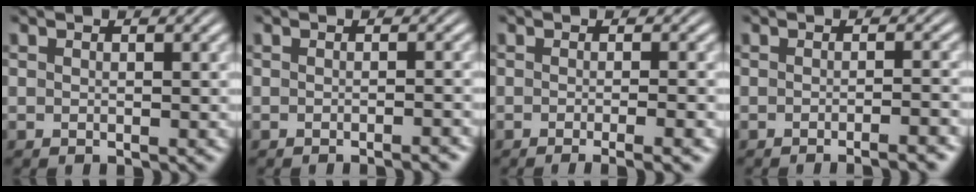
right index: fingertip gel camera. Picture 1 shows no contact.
{"total": 1.4, "force": [-1.3, -0.2, 0.4], "torque": [-0.003, 0.004, -0.024]}
{"total": 3.5, "force": [-2.8, 0.2, 2.1], "torque": [-0.021, 0.001, -0.046]}
{"total": 2.6, "force": [-2.3, -0.1, 1.2], "torque": [-0.008, 0.006, -0.042]}